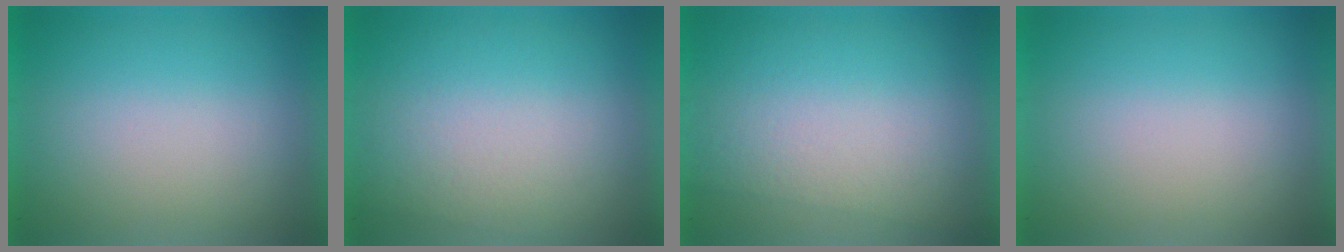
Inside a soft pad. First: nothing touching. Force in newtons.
{"total": 2.6}
{"total": 2.7}
{"total": 0.0}